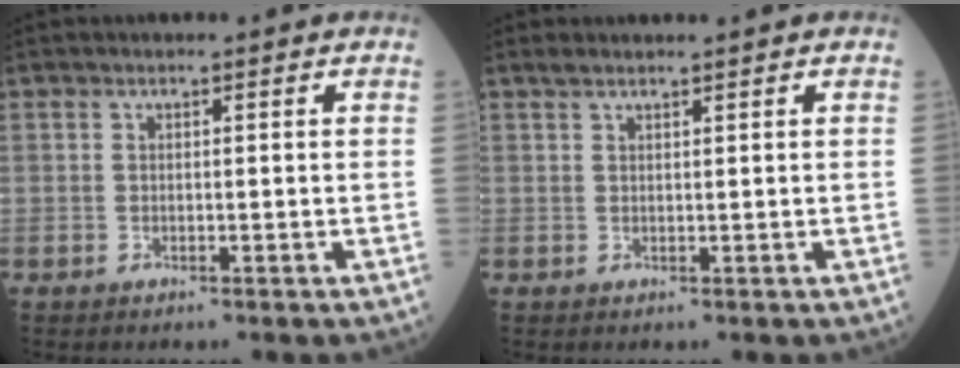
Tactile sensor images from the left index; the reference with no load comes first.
{"total": 2.2, "force": [2.0, 0.1, 0.9], "torque": [-0.017, 0.020, 0.036]}